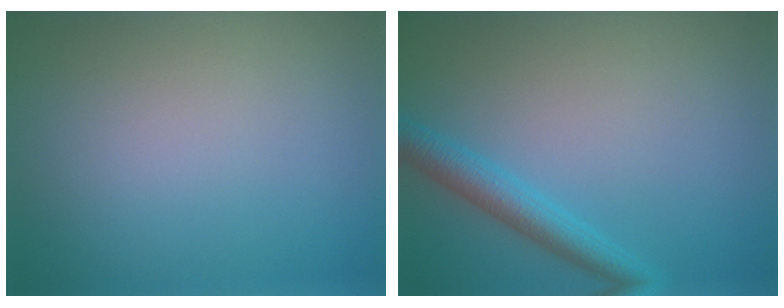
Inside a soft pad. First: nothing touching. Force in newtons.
{"total": 3.1, "press": 3.1, "slide": 0.1}